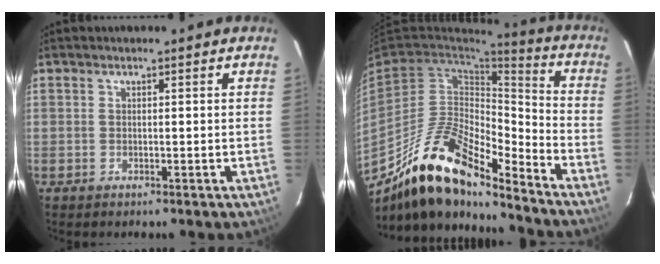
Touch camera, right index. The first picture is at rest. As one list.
[{"total": 20.4, "force": [-15.2, 6.4, 11.9], "torque": [-0.223, -0.009, -0.281]}]